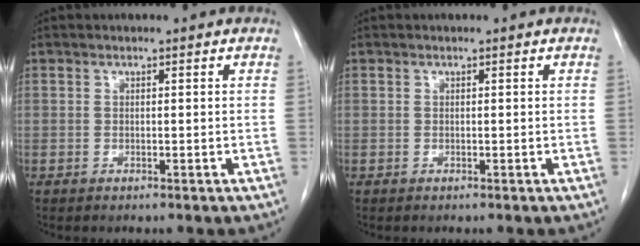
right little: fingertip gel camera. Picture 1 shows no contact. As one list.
[{"total": 0.0}]